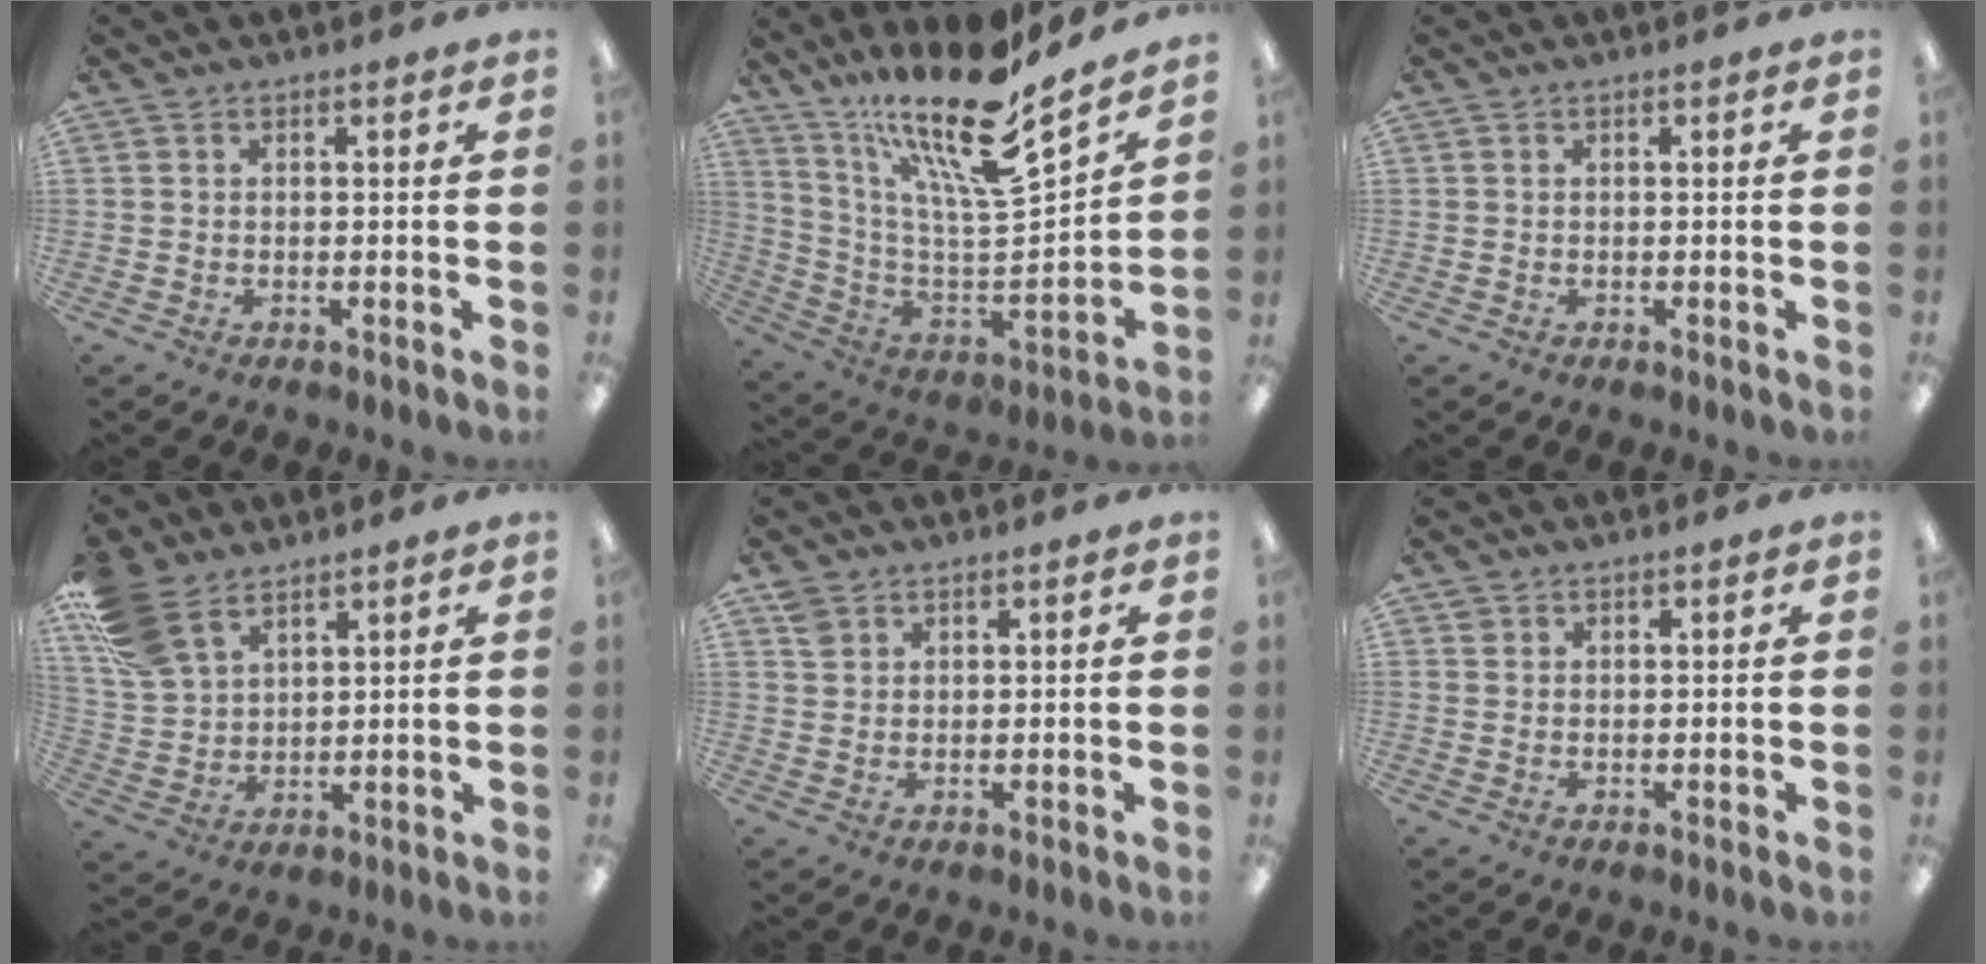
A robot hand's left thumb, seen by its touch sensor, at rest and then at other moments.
{"total": 19.9, "force": [14.8, 4.1, 12.6], "torque": [-0.211, -0.115, 0.244]}
{"total": 0.0}
{"total": 11.6, "force": [7.6, 6.7, 5.6], "torque": [-0.136, -0.016, 0.151]}
{"total": 2.8, "force": [2.0, 1.8, 0.7], "torque": [-0.010, -0.005, 0.039]}
{"total": 1.0, "force": [0.7, 0.7, 0.0], "torque": [-0.002, 0.001, 0.015]}